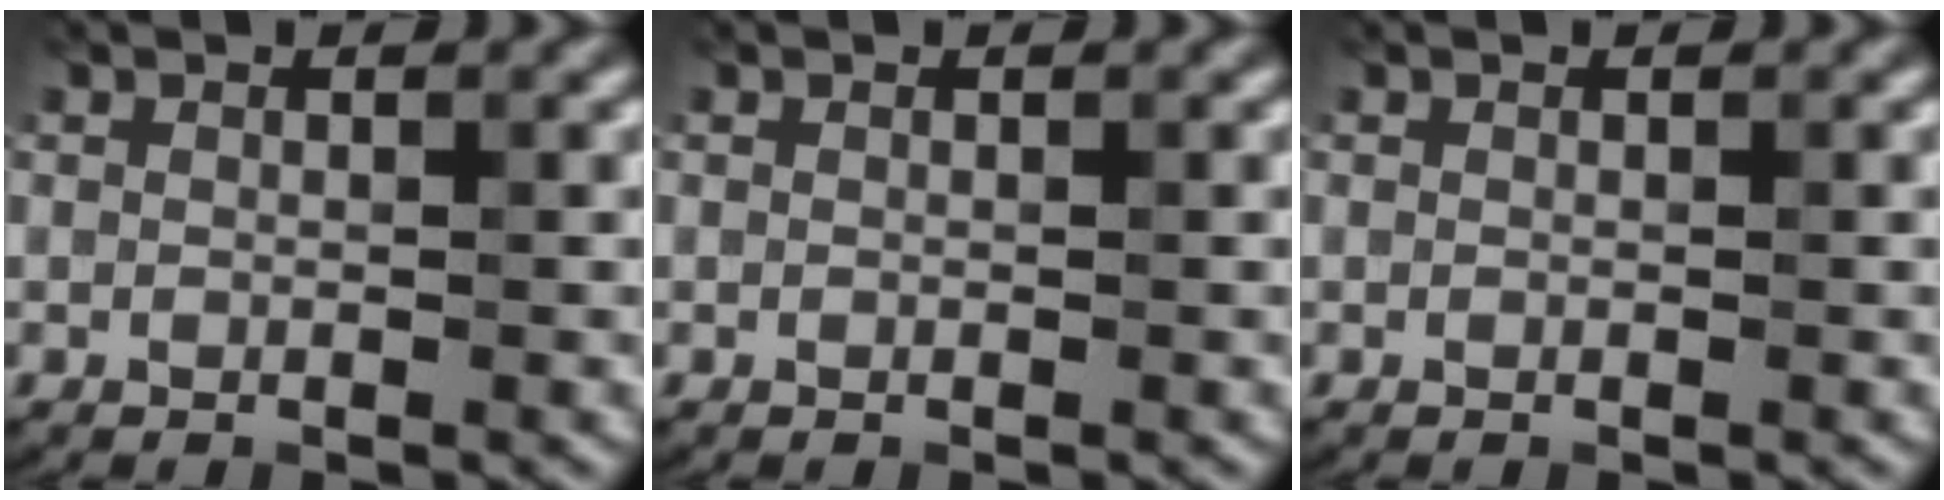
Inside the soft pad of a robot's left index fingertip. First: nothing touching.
{"total": 0.0}
{"total": 0.0}